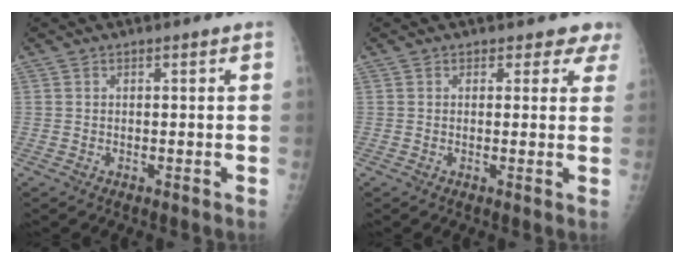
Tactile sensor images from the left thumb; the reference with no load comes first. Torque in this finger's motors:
{"motor_torque": [-0.13, 0.01, 0.06, 0.11, 0.05]}